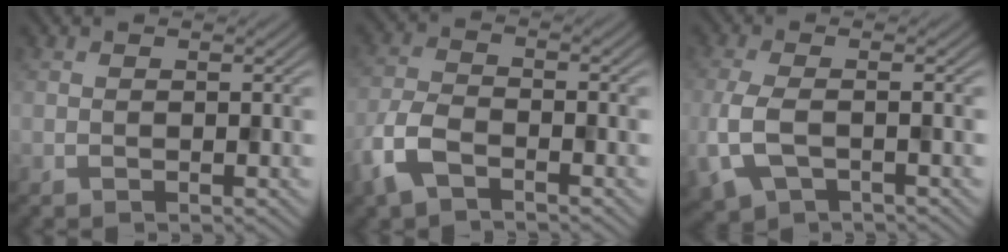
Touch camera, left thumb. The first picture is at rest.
{"total": 5.6, "force": [-3.3, 2.6, 3.7], "torque": [-0.095, -0.008, -0.085]}
{"total": 5.8, "force": [-2.0, 2.7, 4.7], "torque": [-0.124, -0.010, -0.044]}